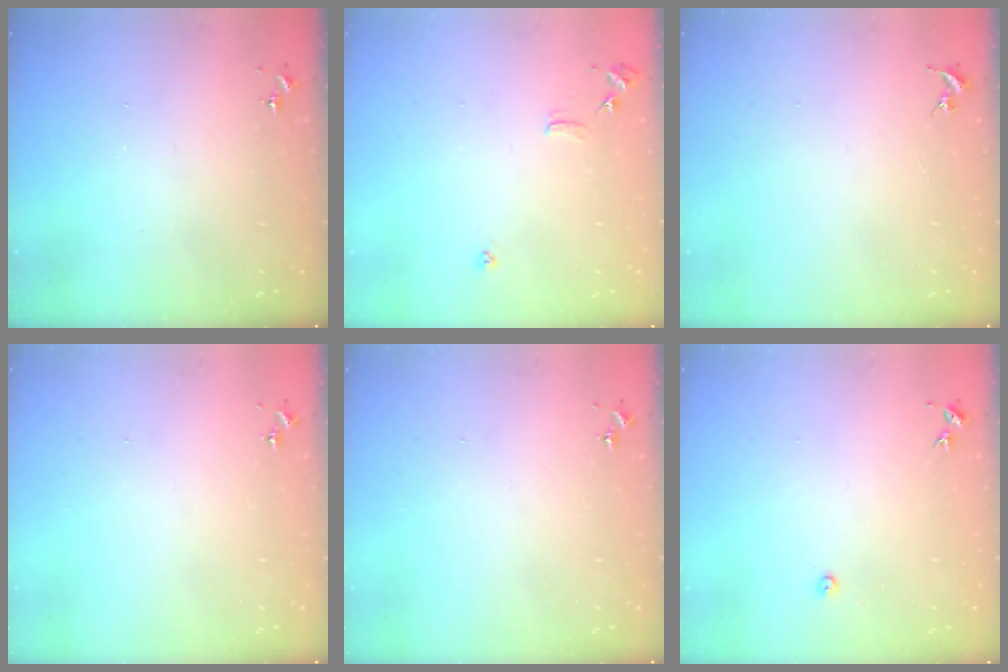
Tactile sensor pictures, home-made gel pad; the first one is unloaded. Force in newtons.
{"total": 7.4, "press": 7.4, "slide": 0.7}
{"total": 0.0}
{"total": 0.0}
{"total": 0.0}
{"total": 3.0, "press": 3.0, "slide": 0.4}